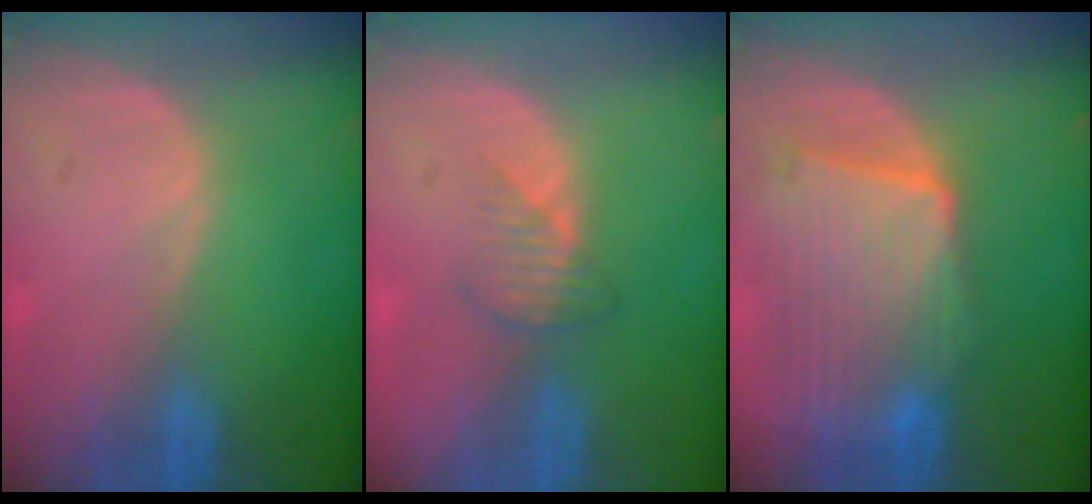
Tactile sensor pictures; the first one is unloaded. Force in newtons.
{"total": 2.7, "press": 2.6, "slide": 0.7}
{"total": 10.3, "press": 9.0, "slide": 4.8}